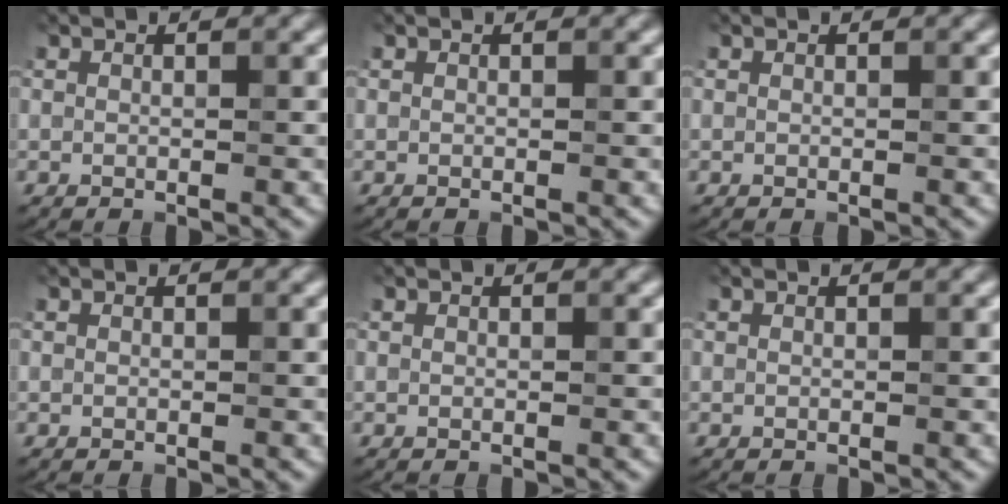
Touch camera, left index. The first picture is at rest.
{"total": 0.0}
{"total": 0.0}
{"total": 0.0}
{"total": 0.0}
{"total": 0.0}